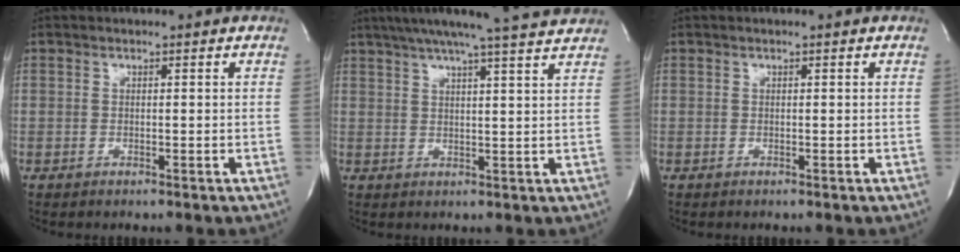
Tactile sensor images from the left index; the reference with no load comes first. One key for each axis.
{"total": 13.9, "fx": 12.4, "fy": -0.9, "fz": 6.1, "tx": -0.106, "ty": 0.003, "tz": 0.162}
{"total": 0.0}